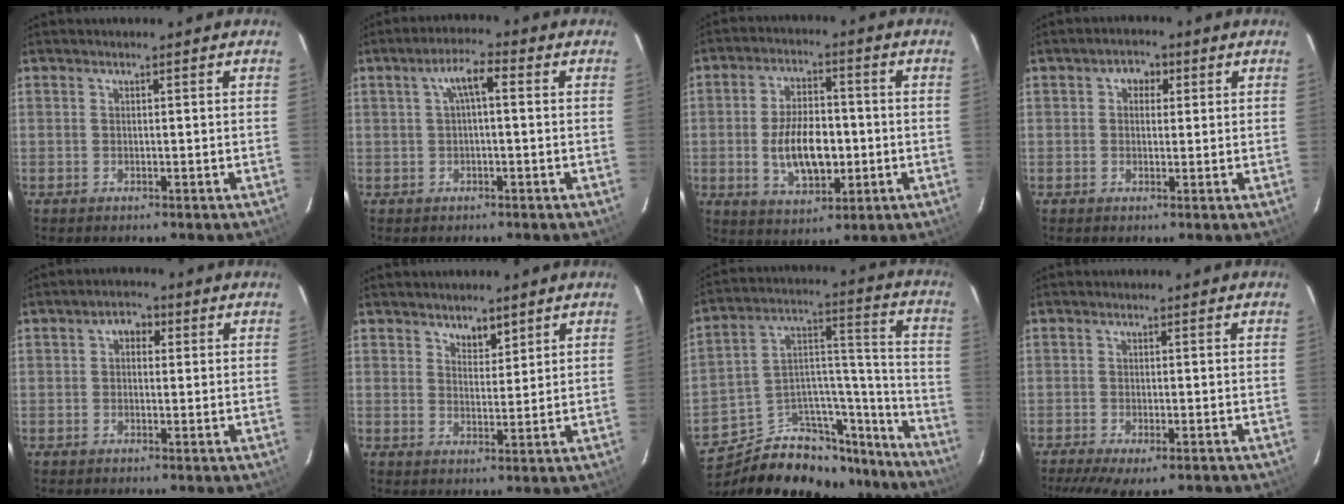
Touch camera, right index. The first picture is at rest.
{"total": 4.4, "force": [0.6, 1.2, 4.1], "torque": [-0.078, 0.016, 0.015]}
{"total": 11.4, "force": [-1.7, 5.9, 9.6], "torque": [-0.183, 0.004, -0.020]}
{"total": 3.2, "force": [0.8, 2.7, 1.6], "torque": [-0.024, 0.015, 0.011]}
{"total": 3.2, "force": [0.6, 2.5, 1.9], "torque": [-0.031, 0.015, 0.007]}
{"total": 3.4, "force": [2.6, 1.7, 1.5], "torque": [-0.018, -0.002, 0.043]}
{"total": 24.1, "force": [-19.0, 11.8, 8.9], "torque": [-0.149, 0.081, -0.269]}
{"total": 9.0, "force": [-6.5, 2.7, 5.6], "torque": [-0.117, -0.032, -0.103]}